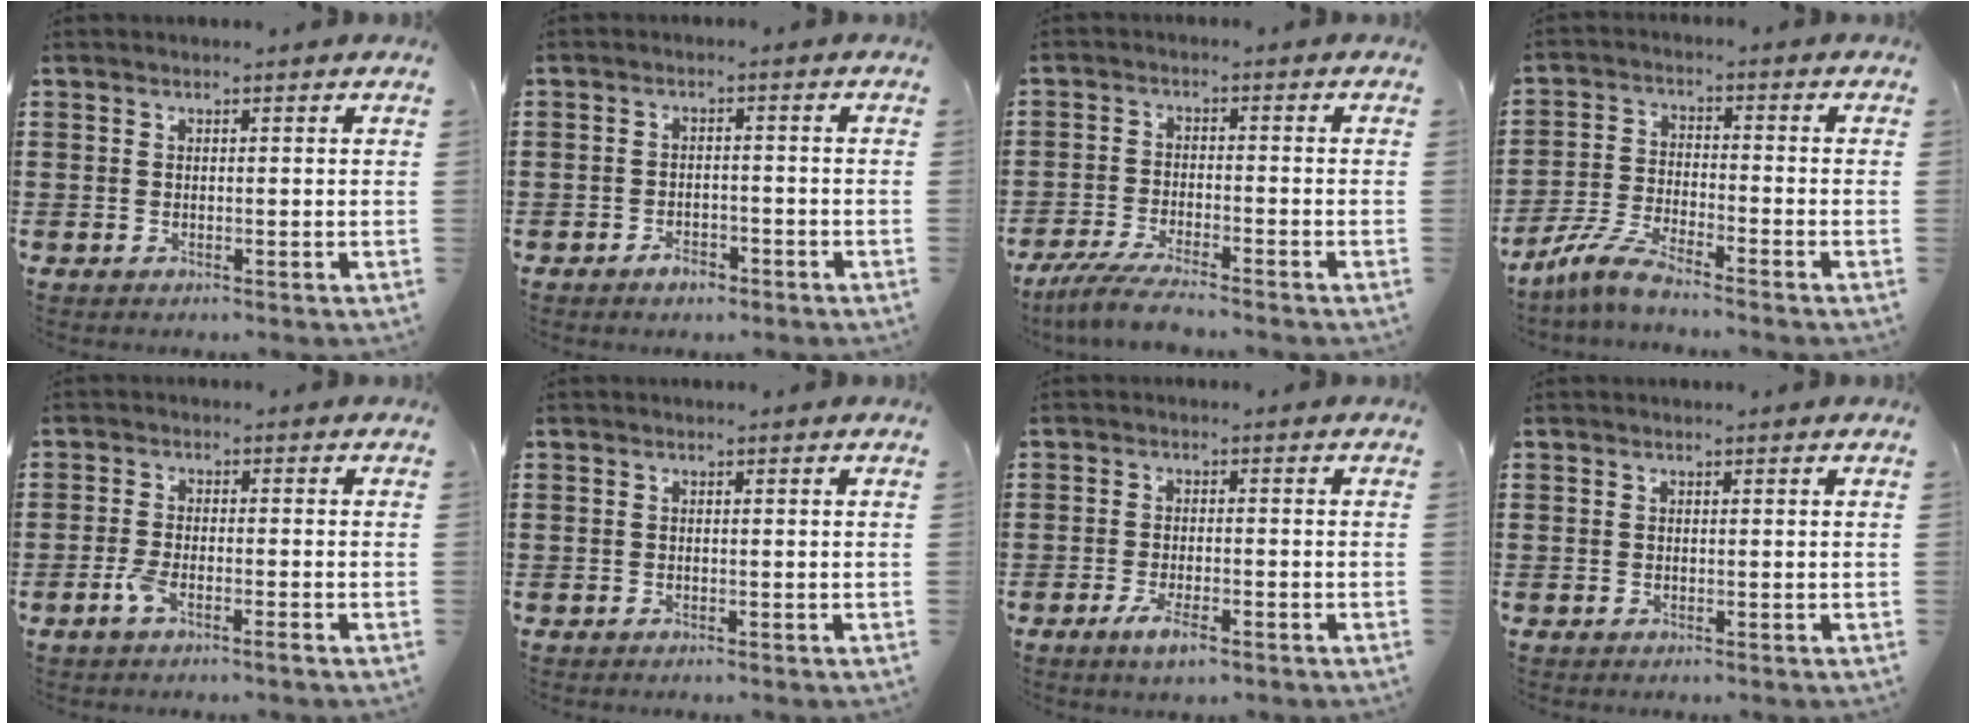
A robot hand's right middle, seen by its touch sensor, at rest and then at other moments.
{"total": 2.4, "force": [-2.0, 1.0, 0.8], "torque": [-0.020, -0.001, -0.039]}
{"total": 5.2, "force": [-4.6, 0.1, 2.3], "torque": [-0.060, -0.016, -0.092]}
{"total": 6.2, "force": [-5.4, 0.5, 3.0], "torque": [-0.084, -0.012, -0.108]}
{"total": 3.1, "force": [-1.8, 0.5, 2.5], "torque": [-0.065, -0.005, -0.039]}
{"total": 0.0}
{"total": 3.7, "force": [-2.2, 0.9, 2.8], "torque": [-0.060, -0.003, -0.042]}
{"total": 0.0}